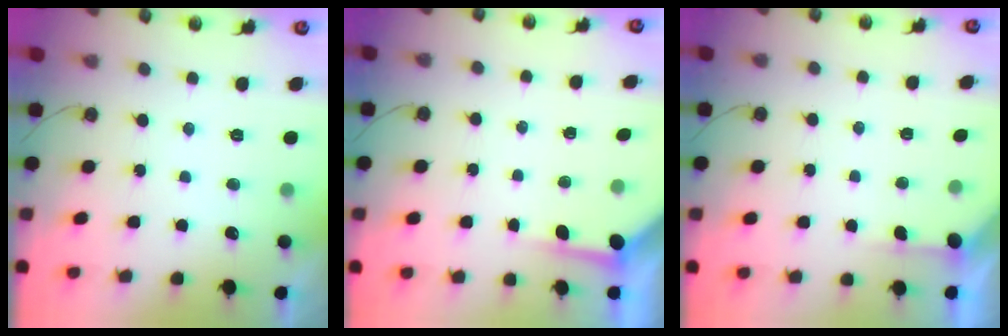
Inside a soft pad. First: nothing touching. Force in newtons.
{"total": 3.5, "press": 3.4, "slide": 0.5}
{"total": 1.5, "press": 1.5, "slide": 0.2}